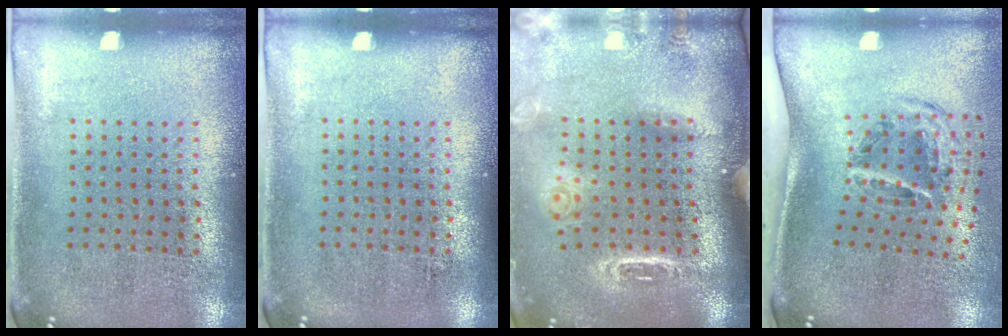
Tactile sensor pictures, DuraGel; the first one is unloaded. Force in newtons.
{"total": 0.0}
{"total": 1.8, "press": 1.7, "slide": 0.6}
{"total": 2.0, "press": 1.3, "slide": 1.5}